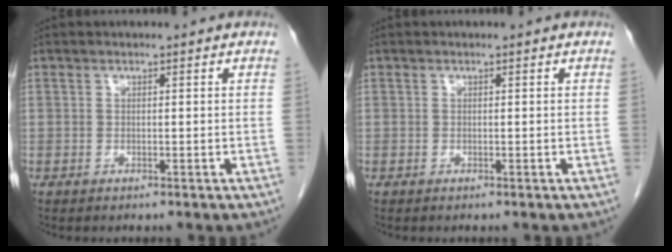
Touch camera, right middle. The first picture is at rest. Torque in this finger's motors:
{"motor_torque": [-0.23, 0.21, -0.06, -0.01]}